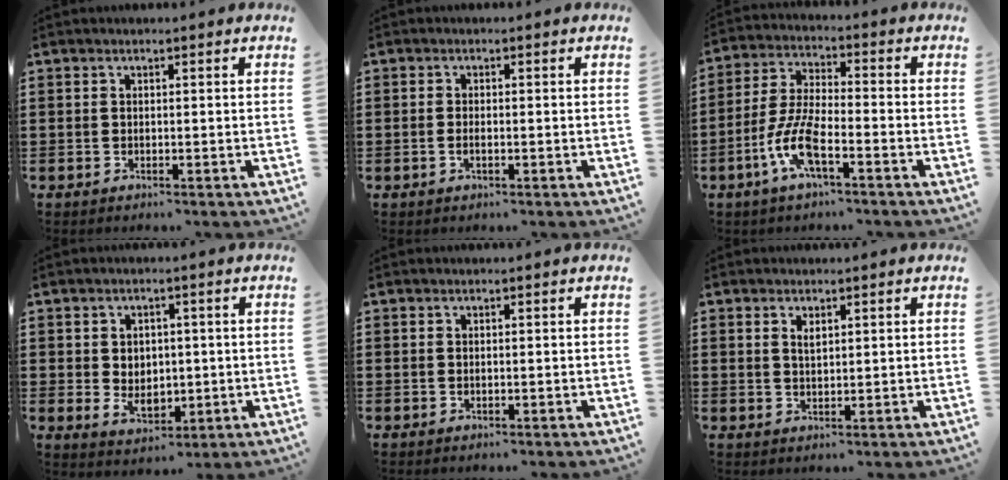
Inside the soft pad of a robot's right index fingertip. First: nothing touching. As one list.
[{"total": 1.0, "force": [-0.5, 0.2, 0.8], "torque": [-0.018, -0.004, -0.007]}, {"total": 8.2, "force": [-4.2, 2.0, 6.7], "torque": [-0.164, -0.011, -0.085]}, {"total": 4.2, "force": [-0.1, 3.4, 2.5], "torque": [-0.040, 0.004, -0.006]}, {"total": 0.0}, {"total": 1.4, "force": [0.6, 0.6, 1.1], "torque": [-0.023, 0.003, 0.010]}]